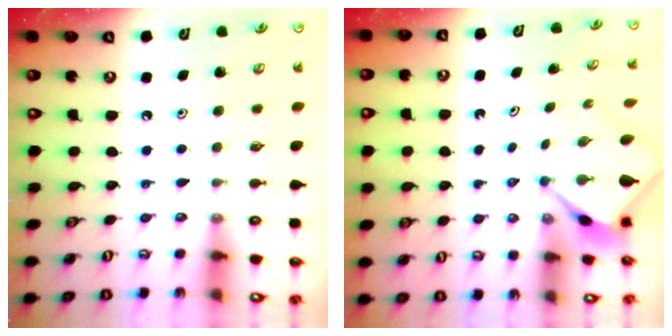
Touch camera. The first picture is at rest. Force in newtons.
{"total": 2.5, "press": 2.5, "slide": 0.1}